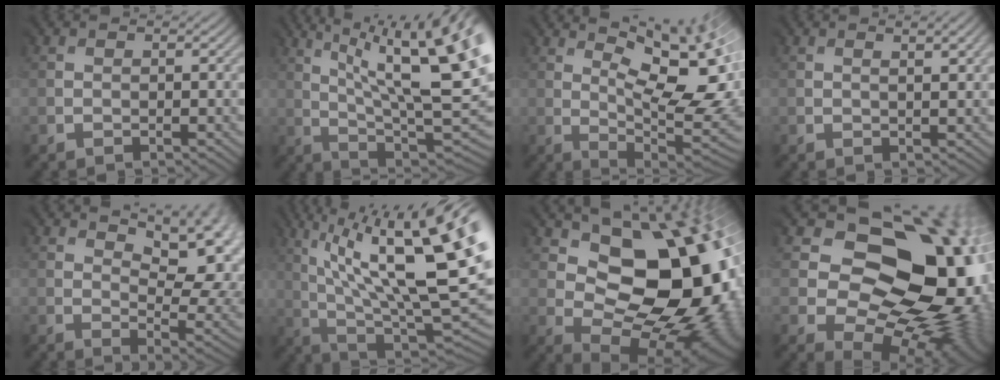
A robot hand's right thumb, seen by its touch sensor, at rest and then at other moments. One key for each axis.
{"total": 14.8, "fx": 4.1, "fy": 4.2, "fz": 13.5, "tx": -0.168, "ty": 0.016, "tz": 0.074}
{"total": 13.3, "fx": 2.5, "fy": 4.4, "fz": 12.3, "tx": -0.174, "ty": 0.024, "tz": 0.061}
{"total": 1.2, "fx": 0.4, "fy": 0.2, "fz": 1.1, "tx": -0.013, "ty": 0.004, "tz": 0.008}
{"total": 12.7, "fx": 4.4, "fy": 6.3, "fz": 10.1, "tx": -0.142, "ty": 0.022, "tz": 0.084}
{"total": 17.3, "fx": 4.7, "fy": 5.3, "fz": 15.8, "tx": -0.236, "ty": 0.019, "tz": 0.093}
{"total": 17.6, "fx": 1.1, "fy": 11.7, "fz": 13.1, "tx": -0.127, "ty": -0.011, "tz": 0.050}
{"total": 18.5, "fx": 0.1, "fy": 14.3, "fz": 11.7, "tx": -0.127, "ty": -0.005, "tz": 0.019}